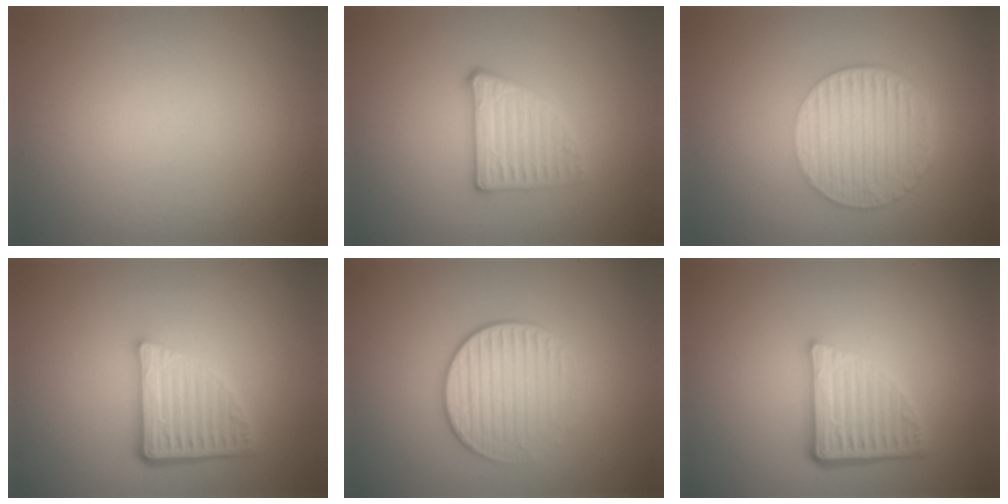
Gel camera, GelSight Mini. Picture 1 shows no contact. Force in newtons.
{"total": 2.7, "press": 2.6, "slide": 0.8}
{"total": 6.0, "press": 4.1, "slide": 4.4}
{"total": 4.6, "press": 3.5, "slide": 2.9}
{"total": 3.2, "press": 2.9, "slide": 1.4}
{"total": 4.9, "press": 3.5, "slide": 3.4}